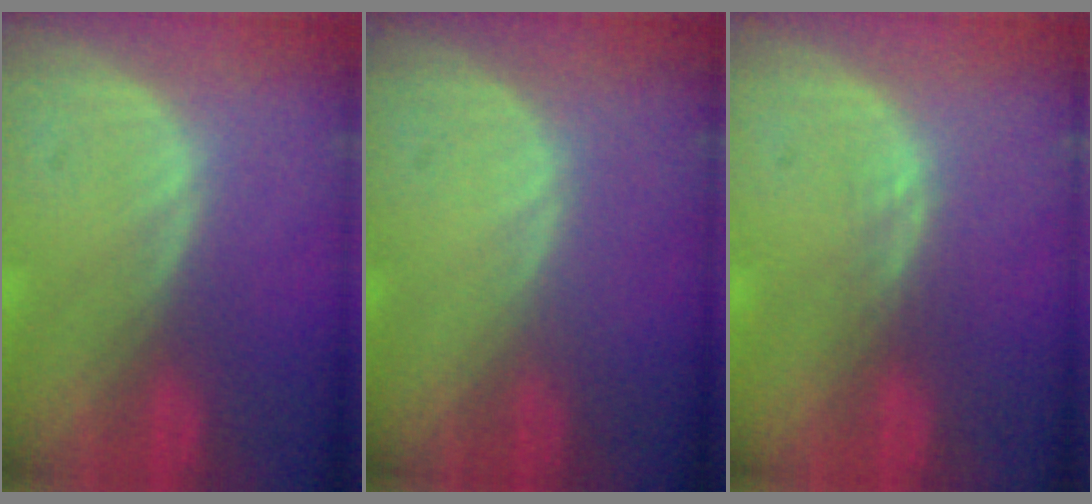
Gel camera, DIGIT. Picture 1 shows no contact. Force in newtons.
{"total": 0.0}
{"total": 0.7, "press": 0.7, "slide": 0.1}